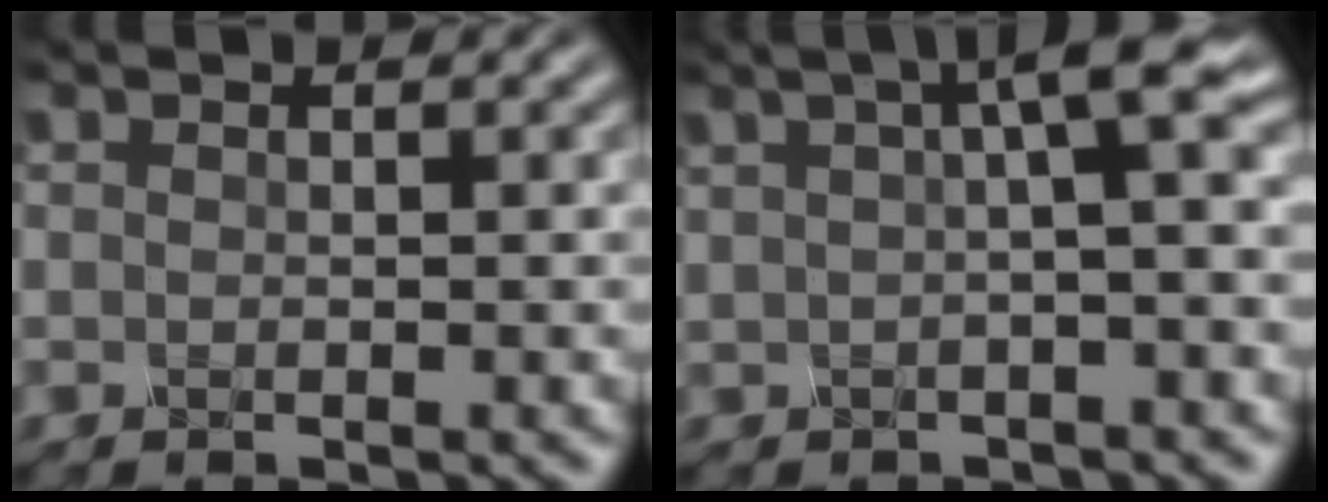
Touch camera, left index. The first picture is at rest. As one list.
[{"total": 4.7, "force": [1.3, 0.9, 4.4], "torque": [-0.060, 0.021, 0.017]}]